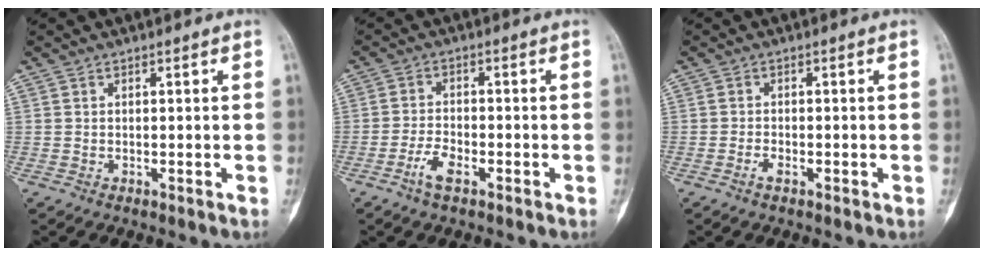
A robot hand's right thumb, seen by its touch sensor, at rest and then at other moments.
{"total": 4.2, "force": [-2.4, 1.7, 3.0], "torque": [-0.063, 0.013, -0.046]}
{"total": 1.5, "force": [-0.9, 0.7, 1.1], "torque": [-0.023, 0.003, -0.018]}